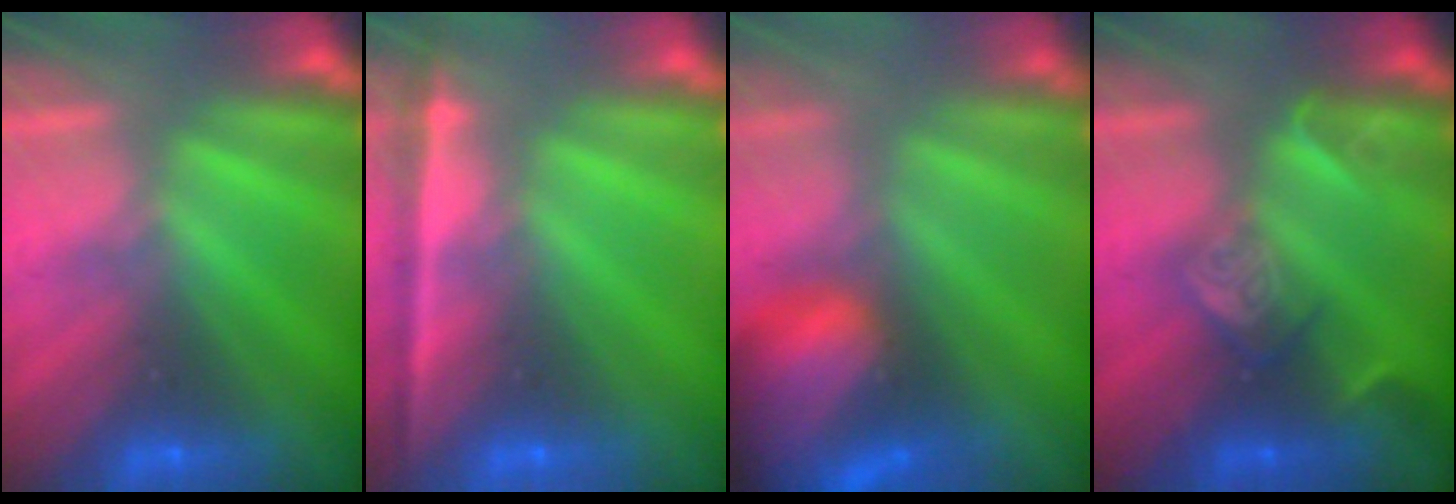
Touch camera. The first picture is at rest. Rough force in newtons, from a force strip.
{"total": 1.8}
{"total": 11.8}
{"total": 2.4}